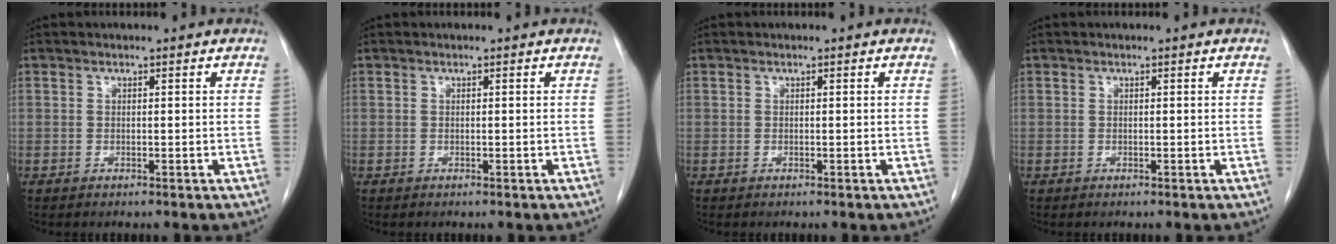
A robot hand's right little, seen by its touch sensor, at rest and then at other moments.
{"total": 0.0}
{"total": 0.0}
{"total": 0.0}